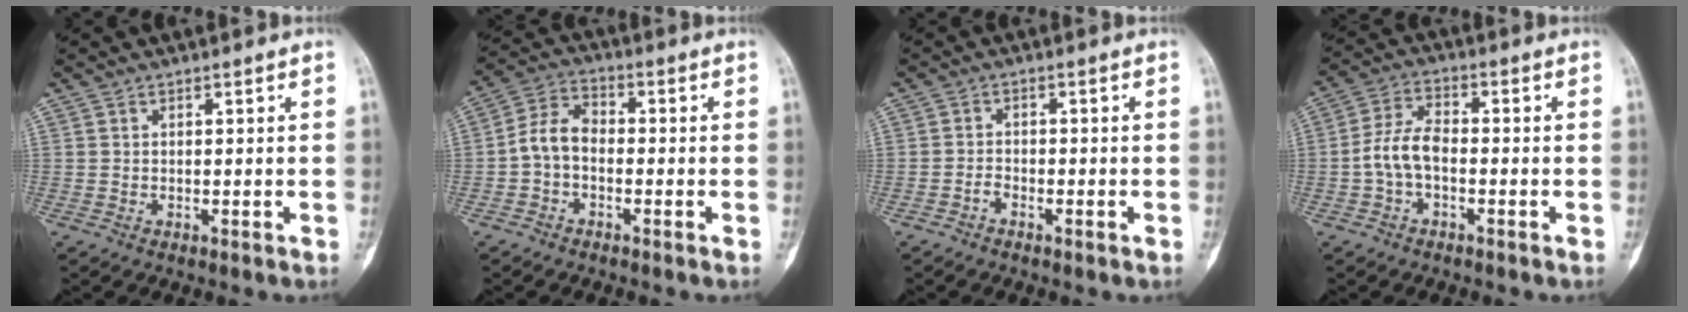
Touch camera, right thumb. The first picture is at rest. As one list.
[{"total": 6.3, "force": [-1.4, 4.3, 4.4], "torque": [-0.078, 0.026, -0.041]}, {"total": 1.4, "force": [-1.2, 0.6, 0.6], "torque": [-0.010, 0.006, -0.026]}, {"total": 6.7, "force": [-1.6, 3.7, 5.4], "torque": [-0.110, 0.024, -0.038]}]